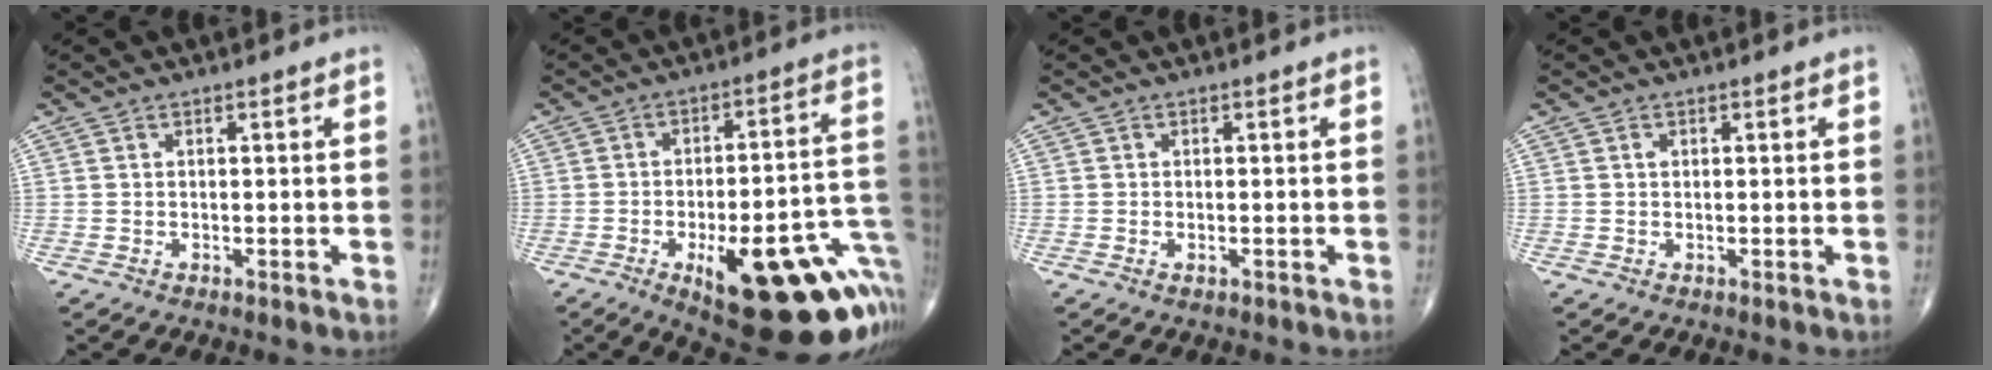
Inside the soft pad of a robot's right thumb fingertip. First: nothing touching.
{"total": 28.0, "force": [-10.6, 10.0, 23.9], "torque": [-0.224, 0.044, -0.128]}
{"total": 0.8, "force": [-0.5, 0.3, 0.5], "torque": [-0.011, 0.000, -0.008]}
{"total": 0.8, "force": [0.2, 0.6, 0.4], "torque": [-0.006, 0.000, 0.005]}